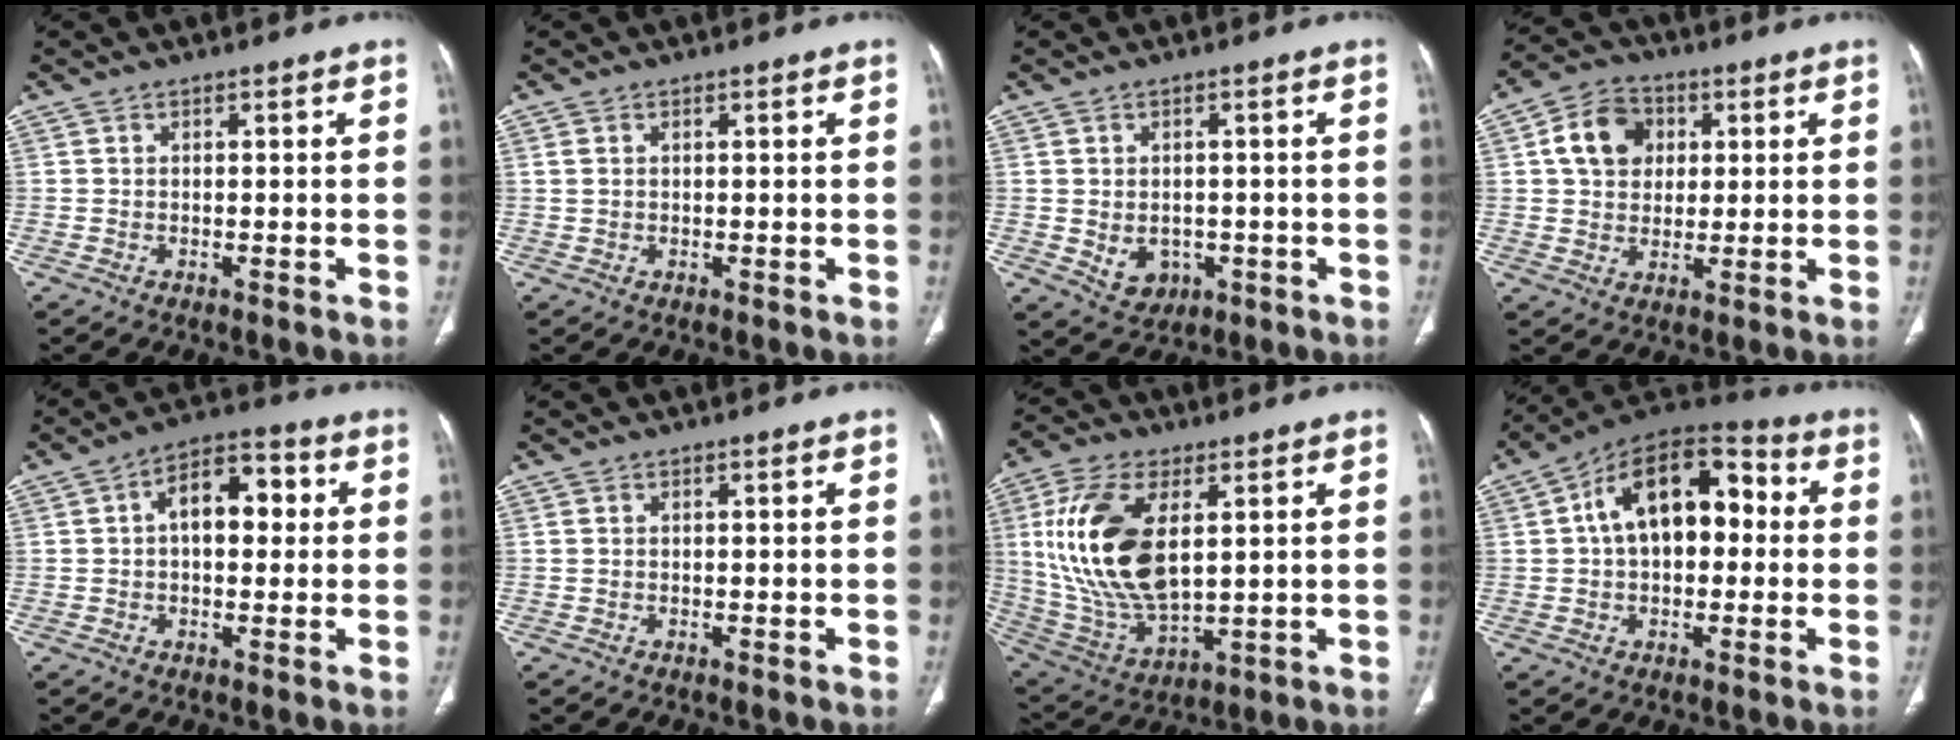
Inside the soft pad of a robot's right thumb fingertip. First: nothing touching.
{"total": 1.2, "force": [0.4, 0.8, 0.8], "torque": [-0.022, 0.008, 0.015]}
{"total": 5.5, "force": [-1.0, 4.5, 3.1], "torque": [-0.032, 0.005, 0.004]}
{"total": 10.1, "force": [2.5, 8.0, 5.5], "torque": [-0.072, 0.003, 0.038]}
{"total": 10.0, "force": [1.6, 5.8, 8.0], "torque": [-0.098, 0.028, 0.018]}
{"total": 0.0}
{"total": 20.3, "force": [4.2, 10.5, 16.8], "torque": [-0.342, -0.020, 0.088]}
{"total": 17.5, "force": [2.3, 10.5, 13.8], "torque": [-0.191, 0.044, 0.029]}